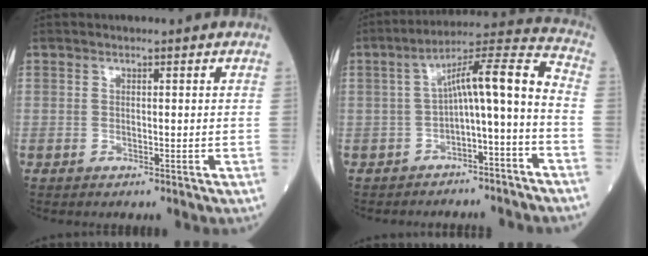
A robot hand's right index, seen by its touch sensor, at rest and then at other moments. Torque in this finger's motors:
{"motor_torque": [0.90, -0.12, 0.46, 0.11]}